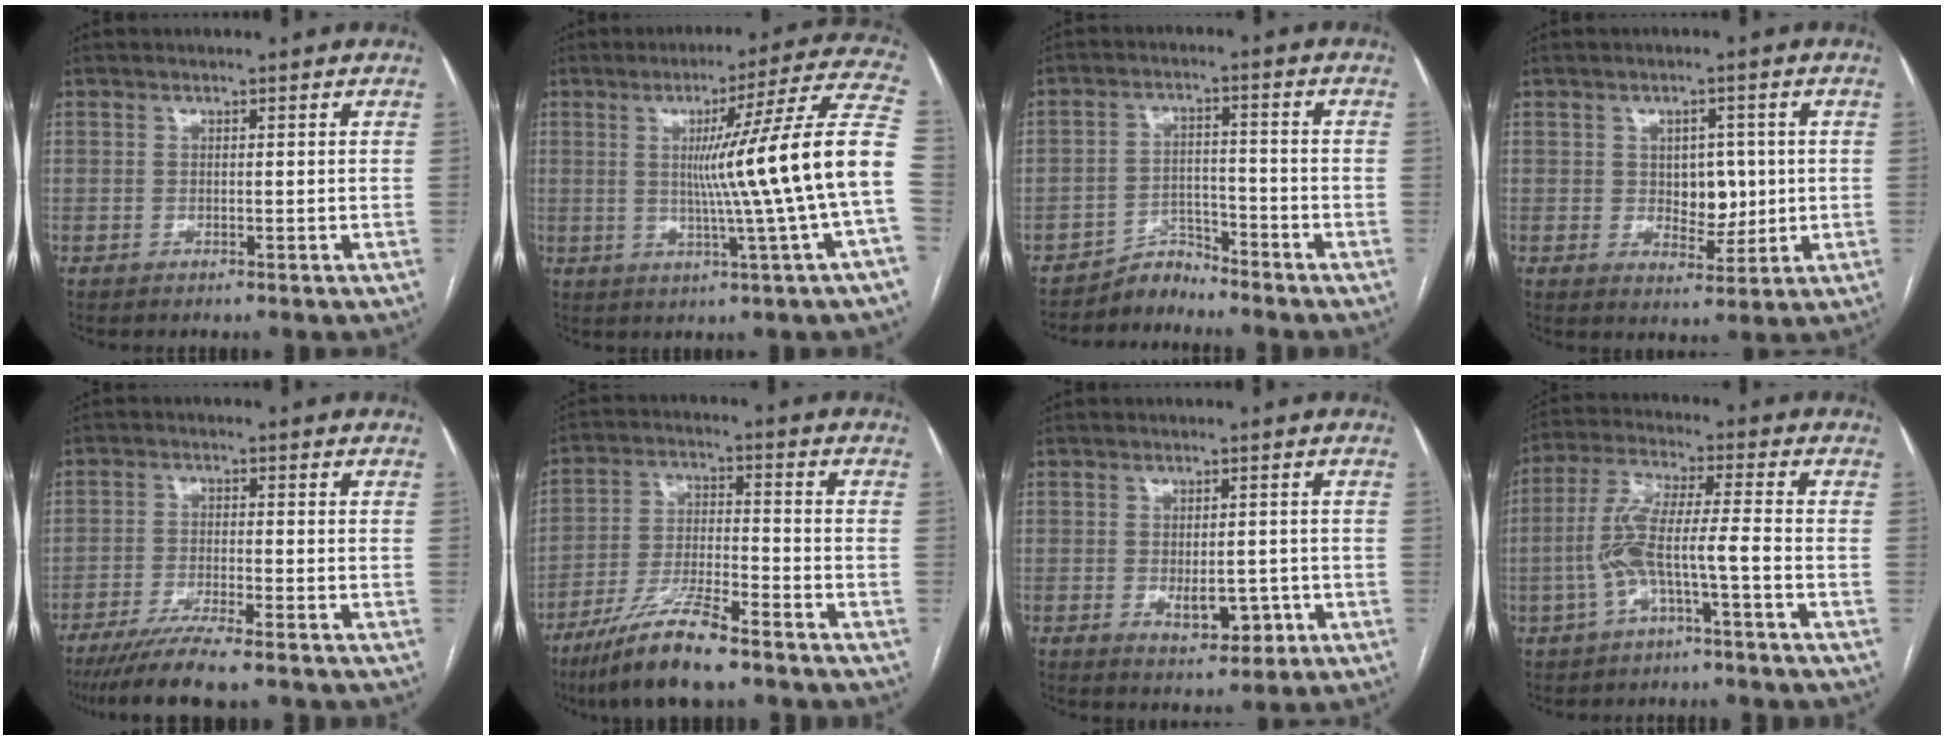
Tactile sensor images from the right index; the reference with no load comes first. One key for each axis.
{"total": 16.8, "fx": -0.6, "fy": -3.4, "fz": 16.4, "tx": -0.215, "ty": 0.000, "tz": -0.016}
{"total": 3.9, "fx": -3.8, "fy": 0.4, "fz": -1.0, "tx": 0.025, "ty": 0.003, "tz": -0.066}
{"total": 5.1, "fx": 0.4, "fy": 3.4, "fz": 3.8, "tx": -0.046, "ty": 0.005, "tz": 0.015}
{"total": 7.8, "fx": -6.4, "fy": -0.4, "fz": 4.6, "tx": -0.074, "ty": -0.022, "tz": -0.107}
{"total": 11.5, "fx": -8.7, "fy": 1.0, "fz": 7.5, "tx": -0.148, "ty": -0.025, "tz": -0.159}
{"total": 5.3, "fx": -1.4, "fy": 2.7, "fz": 4.4, "tx": -0.059, "ty": -0.002, "tz": -0.008}
{"total": 8.5, "fx": -2.9, "fy": 0.5, "fz": 7.9, "tx": -0.169, "ty": 0.023, "tz": -0.057}